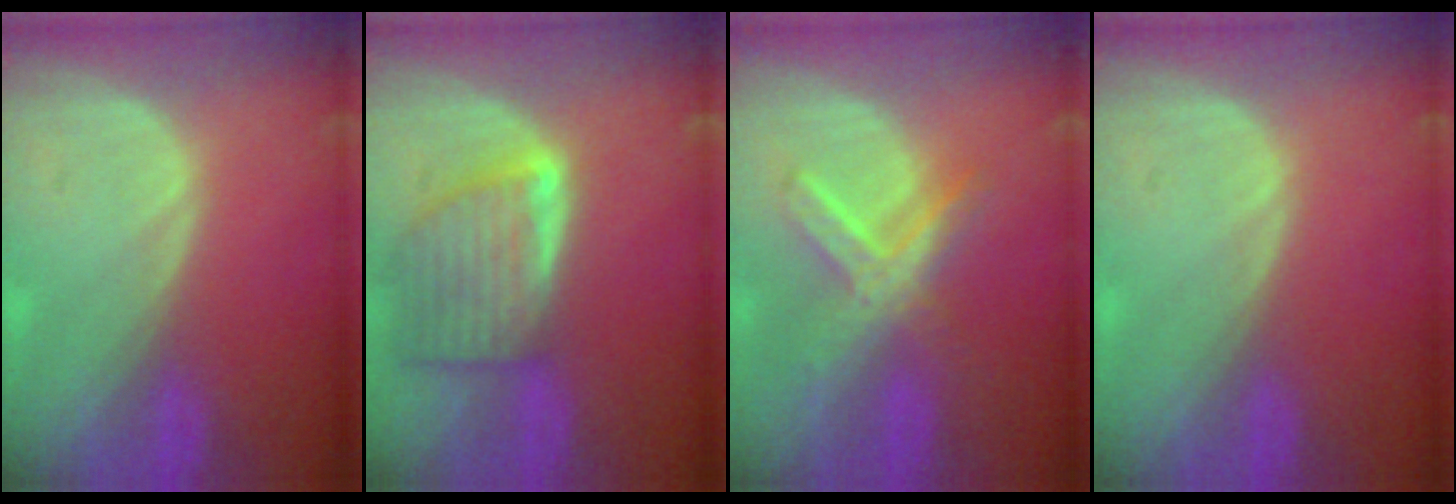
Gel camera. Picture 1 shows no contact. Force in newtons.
{"total": 8.1, "press": 7.3, "slide": 3.5}
{"total": 6.9, "press": 6.2, "slide": 3.1}
{"total": 0.0}